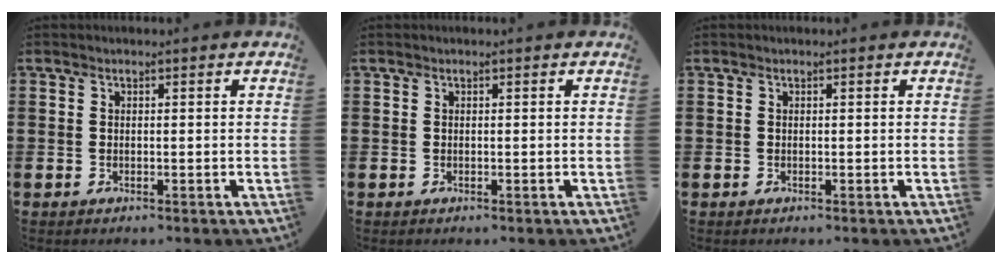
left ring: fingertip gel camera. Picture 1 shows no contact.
{"total": 0.0}
{"total": 0.0}